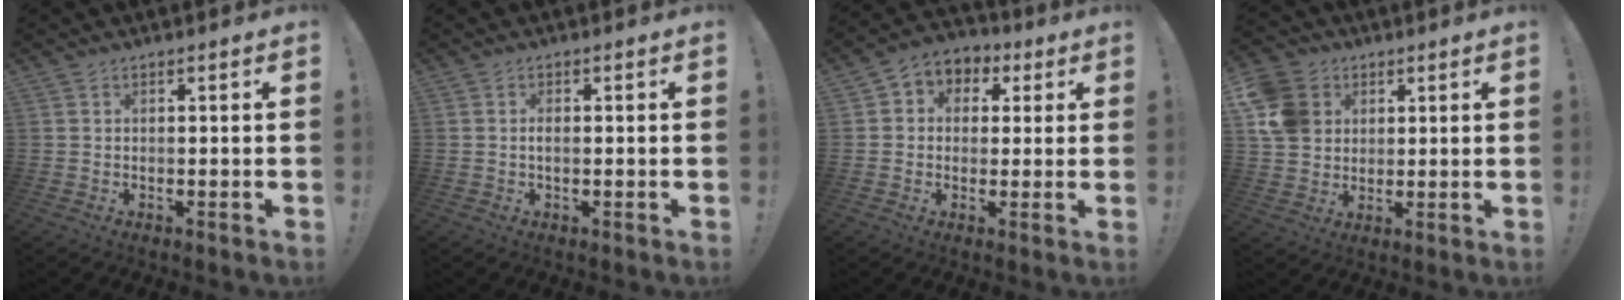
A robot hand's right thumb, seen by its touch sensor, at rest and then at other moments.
{"total": 1.5, "force": [-0.4, 0.5, 1.4], "torque": [-0.029, 0.005, -0.007]}
{"total": 5.6, "force": [-0.5, 5.2, 2.0], "torque": [-0.017, 0.006, -0.006]}
{"total": 11.3, "force": [3.1, 9.7, 4.7], "torque": [-0.083, -0.008, 0.065]}